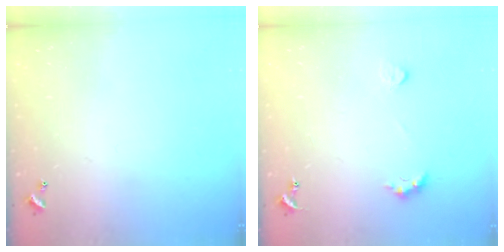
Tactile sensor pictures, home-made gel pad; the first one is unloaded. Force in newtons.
{"total": 2.8, "press": 2.7, "slide": 0.5}